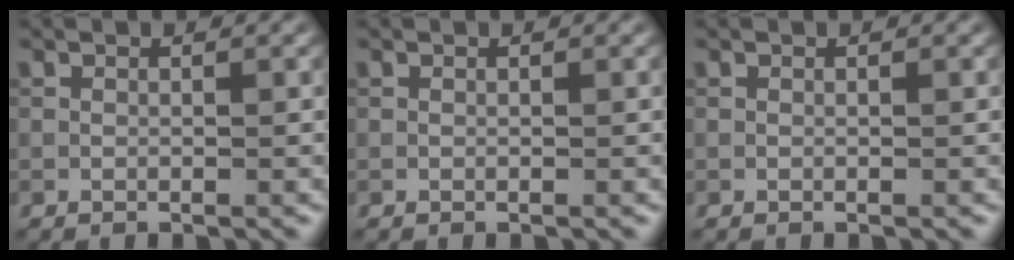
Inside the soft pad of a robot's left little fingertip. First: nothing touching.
{"total": 0.0}
{"total": 0.0}